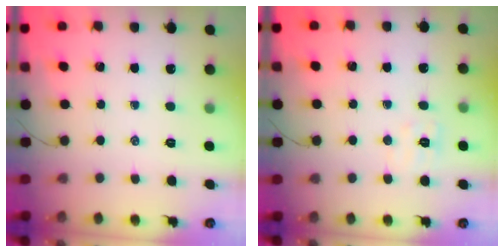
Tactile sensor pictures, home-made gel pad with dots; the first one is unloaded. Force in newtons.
{"total": 6.2, "press": 6.1, "slide": 1.3}